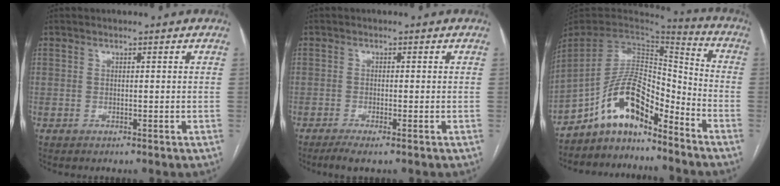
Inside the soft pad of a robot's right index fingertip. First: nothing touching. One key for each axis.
{"total": 2.9, "fx": -1.9, "fy": 0.0, "fz": 2.2, "tx": -0.039, "ty": -0.007, "tz": -0.036}
{"total": 12.5, "fx": -9.3, "fy": 4.2, "fz": 7.1, "tx": -0.131, "ty": 0.036, "tz": -0.169}